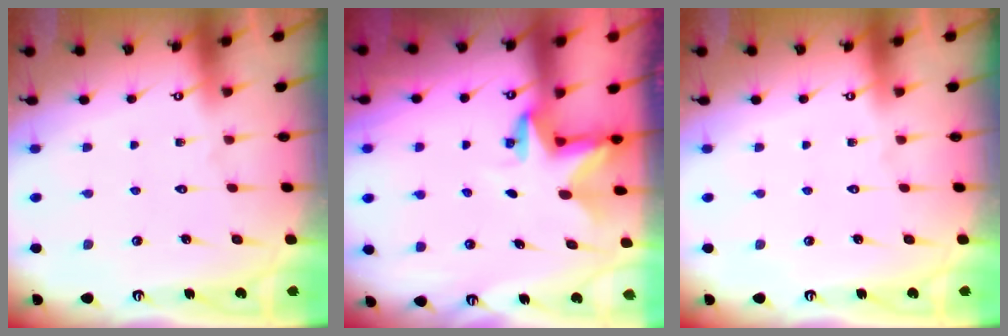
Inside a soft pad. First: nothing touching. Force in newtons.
{"total": 2.8, "press": 2.8, "slide": 0.2}
{"total": 0.0}